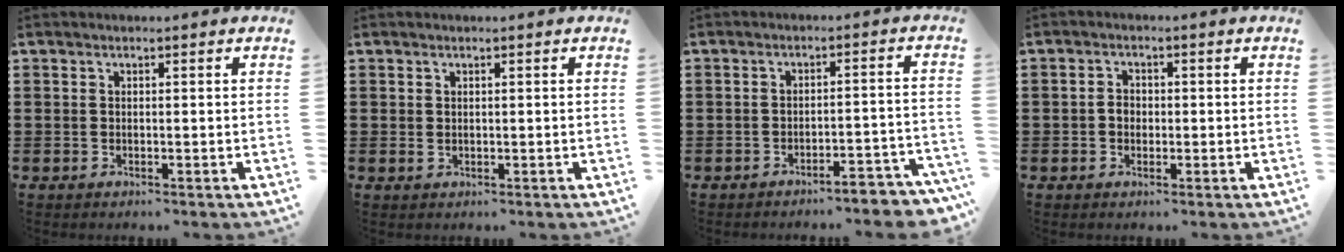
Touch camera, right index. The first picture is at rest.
{"total": 0.6, "force": [0.1, 0.4, 0.4], "torque": [-0.009, 0.003, 0.002]}
{"total": 3.8, "force": [-3.5, 0.1, 1.3], "torque": [-0.025, -0.004, -0.072]}
{"total": 1.9, "force": [-0.4, 1.5, 1.1], "torque": [-0.023, 0.005, -0.009]}